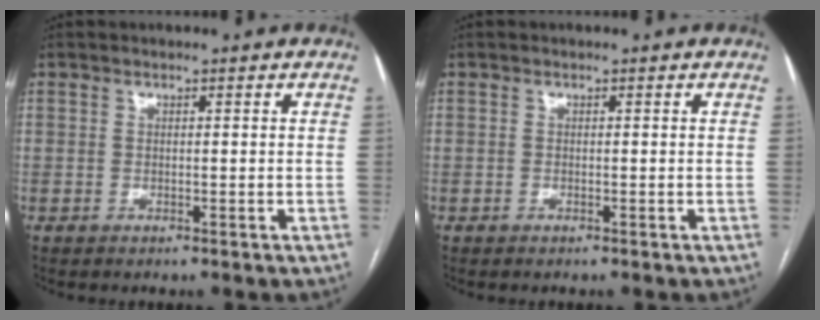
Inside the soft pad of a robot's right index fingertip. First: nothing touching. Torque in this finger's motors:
{"motor_torque": [-0.07, 0.07, -0.02, -0.03]}